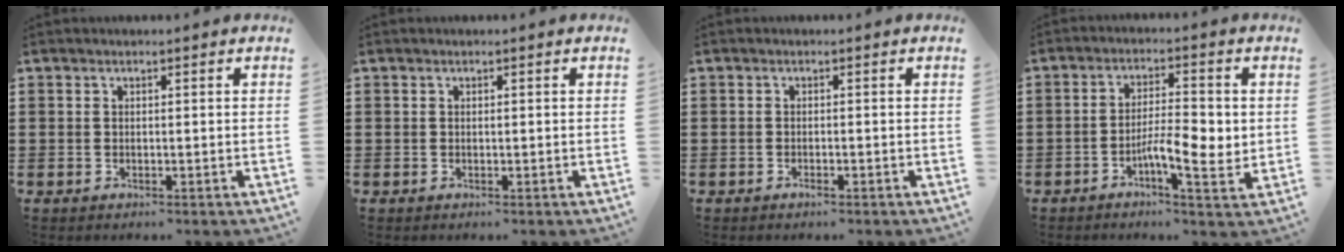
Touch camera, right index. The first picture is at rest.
{"total": 0.0}
{"total": 0.6, "force": [-0.4, 0.0, 0.4], "torque": [-0.009, -0.003, -0.006]}
{"total": 6.5, "force": [-1.5, 1.9, 6.0], "torque": [-0.098, 0.001, -0.030]}